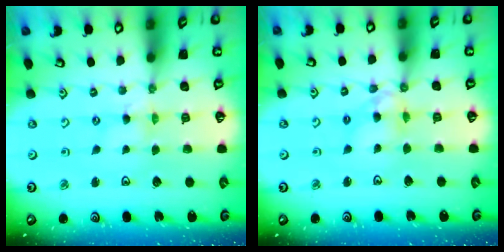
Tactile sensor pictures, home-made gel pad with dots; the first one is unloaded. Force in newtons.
{"total": 7.6, "press": 7.6, "slide": 0.6}